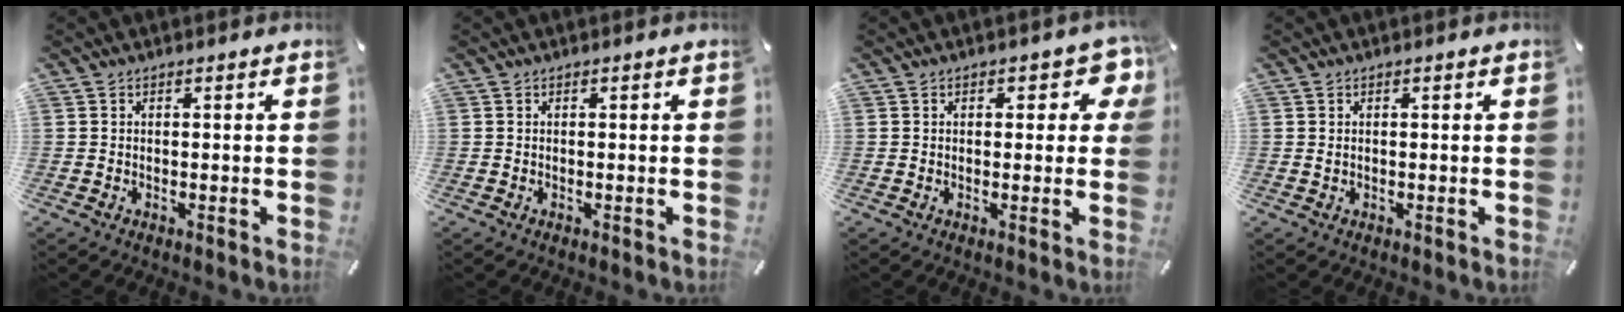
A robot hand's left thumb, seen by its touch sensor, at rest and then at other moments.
{"total": 0.0}
{"total": 5.3, "force": [1.8, 2.9, 4.1], "torque": [-0.043, -0.001, 0.023]}
{"total": 0.5, "force": [0.1, 0.4, 0.4], "torque": [-0.008, 0.001, 0.001]}